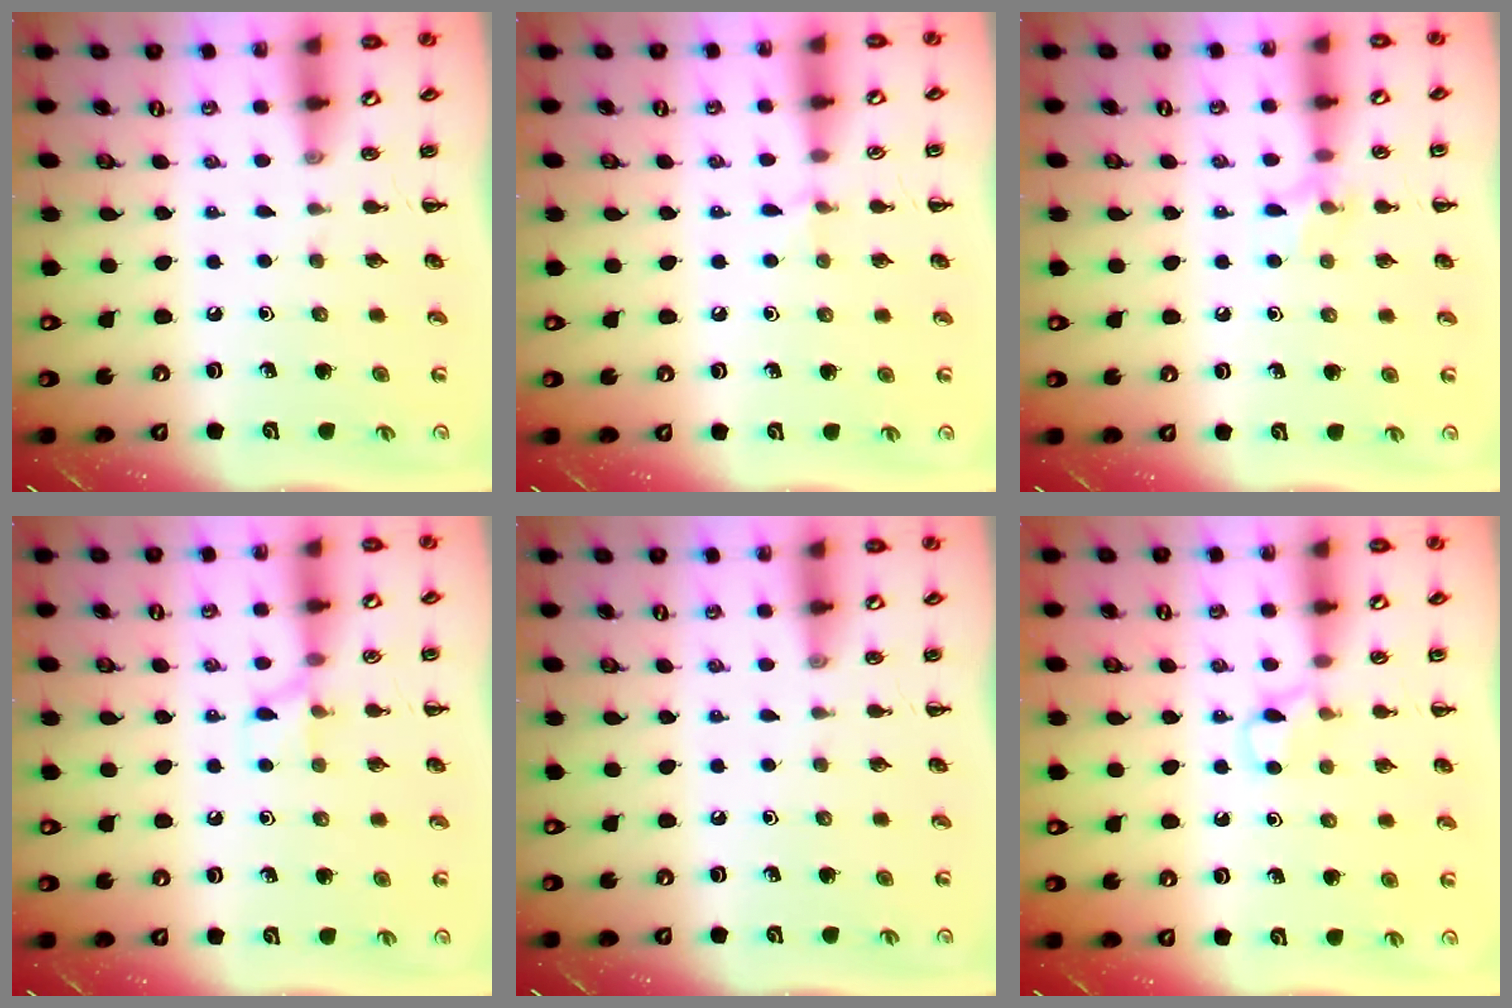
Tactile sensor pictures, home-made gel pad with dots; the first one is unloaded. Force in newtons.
{"total": 4.2, "press": 3.9, "slide": 1.6}
{"total": 6.6, "press": 6.4, "slide": 1.9}
{"total": 5.9, "press": 5.8, "slide": 0.8}
{"total": 0.0}
{"total": 4.8, "press": 4.6, "slide": 1.6}